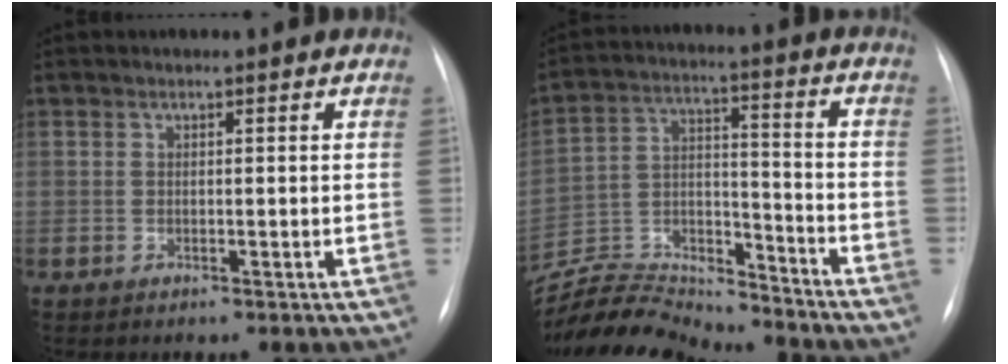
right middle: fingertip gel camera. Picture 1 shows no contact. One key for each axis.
{"total": 16.1, "fx": -15.9, "fy": 1.1, "fz": 2.5, "tx": -0.051, "ty": 0.030, "tz": -0.269}